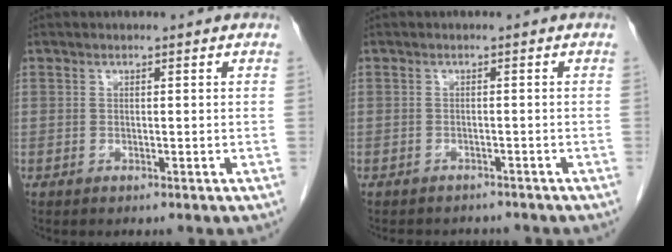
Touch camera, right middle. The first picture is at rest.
{"total": 4.5, "force": [-4.1, 1.8, 0.8], "torque": [-0.011, 0.002, -0.050]}